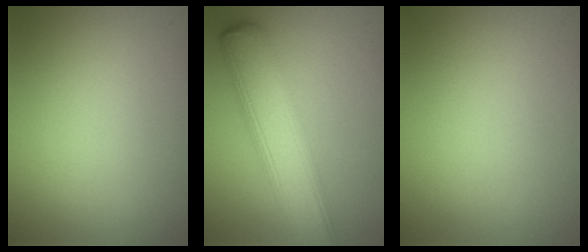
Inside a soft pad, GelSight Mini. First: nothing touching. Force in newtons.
{"total": 7.6, "press": 7.6, "slide": 0.2}
{"total": 0.0}